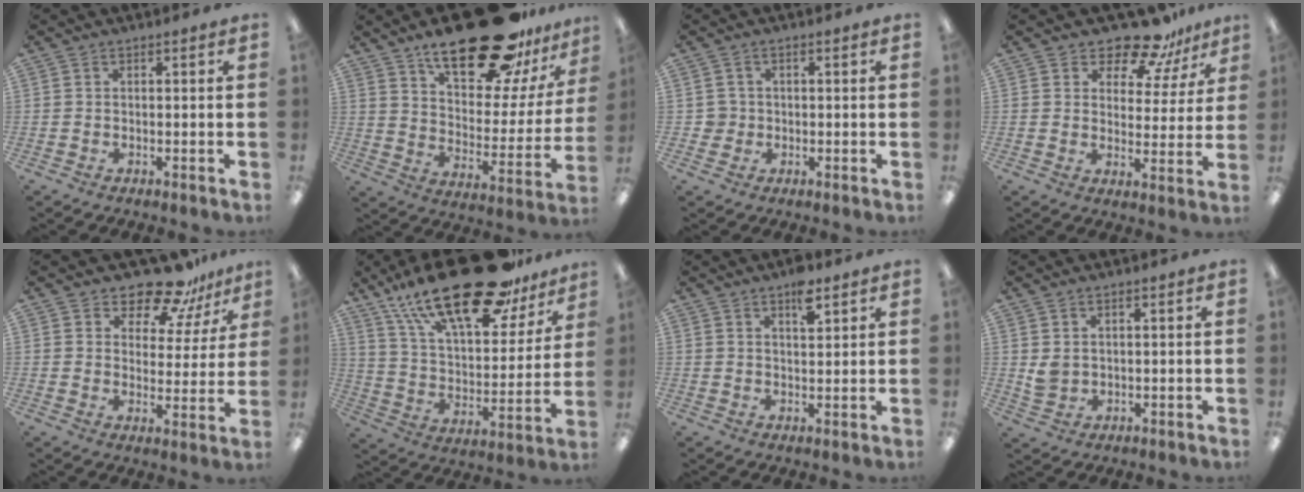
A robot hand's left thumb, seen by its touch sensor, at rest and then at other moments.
{"total": 28.6, "force": [19.9, 11.2, 17.2], "torque": [-0.255, -0.115, 0.327]}
{"total": 2.8, "force": [0.1, 2.8, 0.2], "torque": [-0.002, 0.001, -0.001]}
{"total": 11.3, "force": [9.9, 4.3, 3.5], "torque": [-0.054, -0.076, 0.181]}
{"total": 12.3, "force": [10.7, 4.8, 3.8], "torque": [-0.064, -0.079, 0.199]}
{"total": 27.8, "force": [19.2, 10.2, 17.4], "torque": [-0.287, -0.112, 0.323]}
{"total": 5.6, "force": [3.9, 2.1, 3.5], "torque": [-0.045, -0.020, 0.062]}
{"total": 3.4, "force": [1.6, 2.5, 1.6], "torque": [-0.025, -0.001, 0.029]}